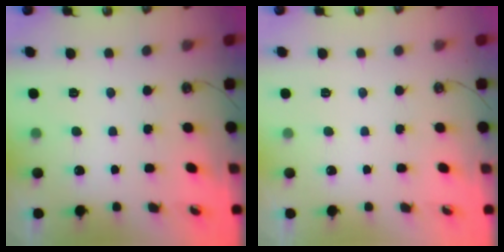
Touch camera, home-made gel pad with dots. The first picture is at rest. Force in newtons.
{"total": 0.0}